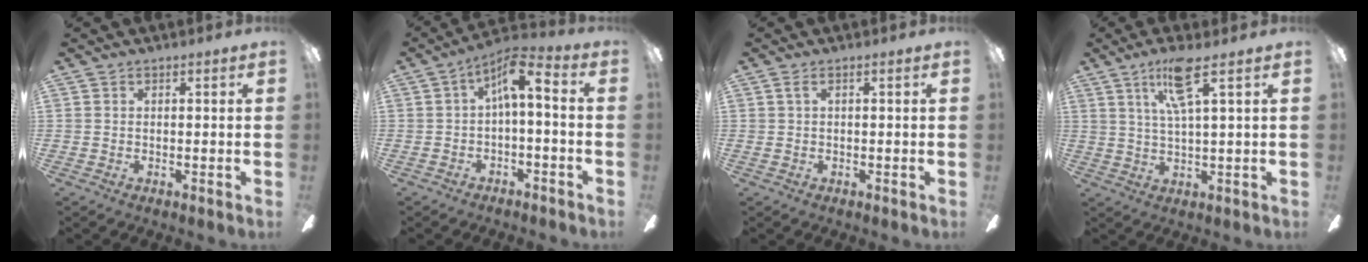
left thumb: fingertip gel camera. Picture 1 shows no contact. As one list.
[{"total": 8.0, "force": [1.2, 3.3, 7.1], "torque": [-0.108, 0.001, 0.020]}, {"total": 1.6, "force": [0.1, 0.4, 1.6], "torque": [-0.029, 0.004, 0.001]}, {"total": 9.6, "force": [5.1, 1.7, 8.0], "torque": [-0.150, 0.000, 0.083]}]